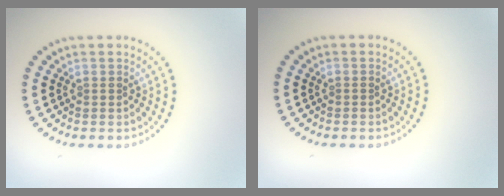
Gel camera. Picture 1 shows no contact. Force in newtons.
{"total": 0.0}